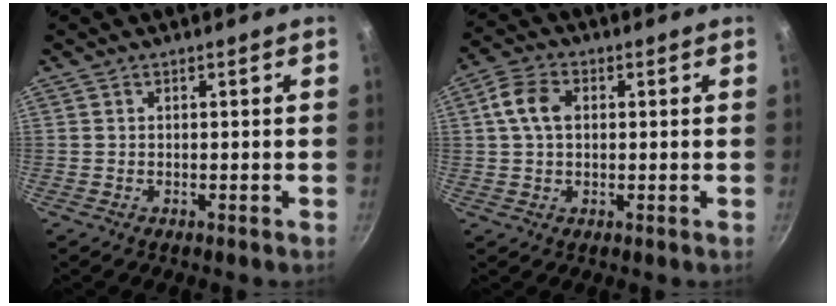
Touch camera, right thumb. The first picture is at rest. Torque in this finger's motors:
{"motor_torque": [-0.65, 0.92, 0.24, -0.16, 0.07]}